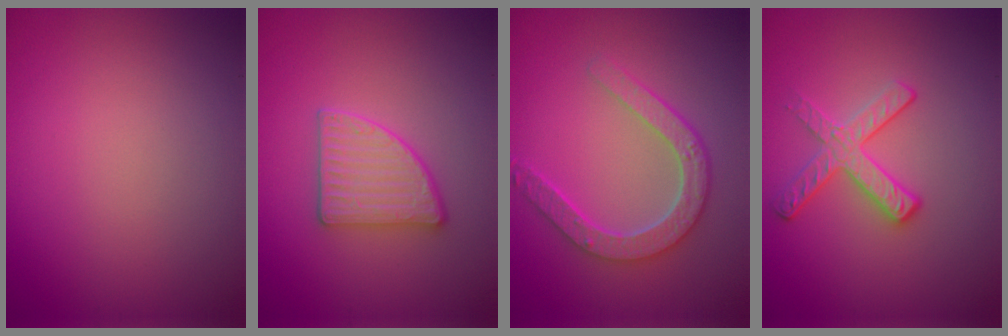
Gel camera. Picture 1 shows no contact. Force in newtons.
{"total": 3.5, "press": 3.2, "slide": 1.5}
{"total": 4.5, "press": 3.6, "slide": 2.8}
{"total": 2.8, "press": 2.7, "slide": 0.7}